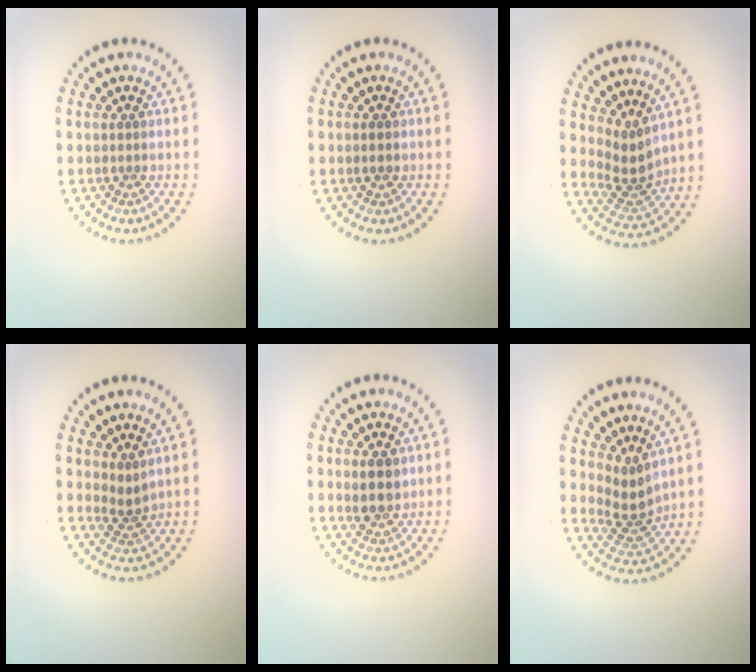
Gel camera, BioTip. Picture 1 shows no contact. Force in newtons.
{"total": 0.9, "press": 0.9, "slide": 0.1}
{"total": 2.9, "press": 2.2, "slide": 1.9}
{"total": 1.9, "press": 1.3, "slide": 1.5}
{"total": 2.6, "press": 2.4, "slide": 0.8}
{"total": 2.9, "press": 2.2, "slide": 1.9}